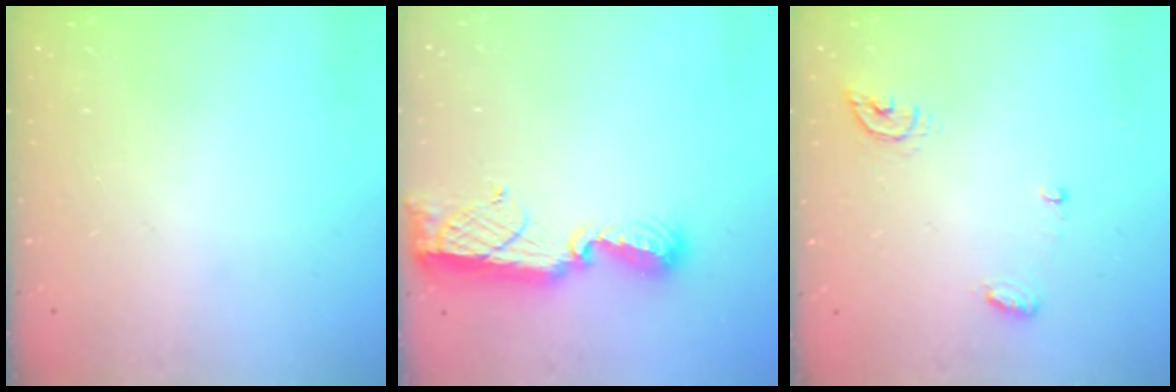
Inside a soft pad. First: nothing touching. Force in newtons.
{"total": 10.8, "press": 10.5, "slide": 2.5}
{"total": 5.5, "press": 5.5, "slide": 0.5}